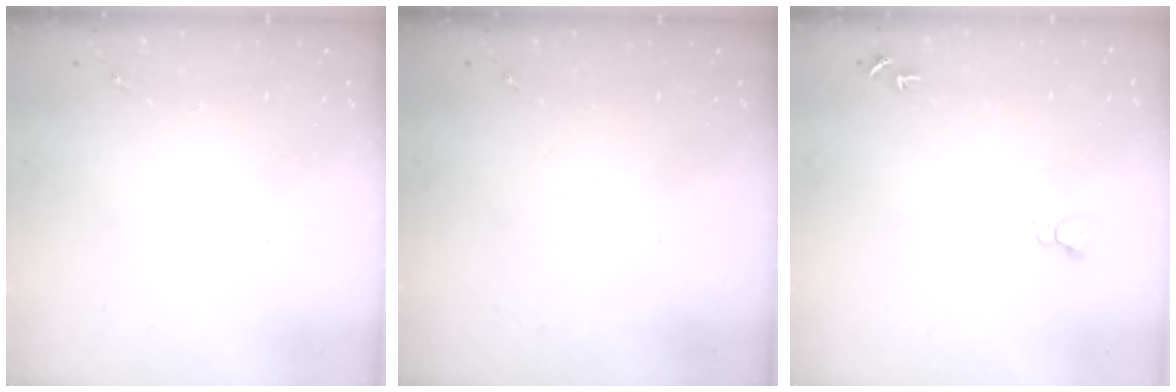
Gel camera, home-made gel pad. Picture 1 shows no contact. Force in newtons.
{"total": 0.0}
{"total": 4.4, "press": 4.4, "slide": 0.4}